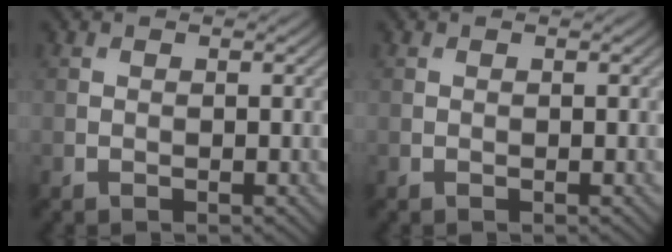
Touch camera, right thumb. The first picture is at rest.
{"total": 0.0}